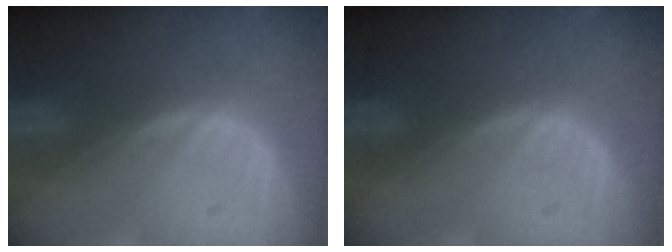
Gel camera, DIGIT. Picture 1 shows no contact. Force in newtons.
{"total": 0.0}